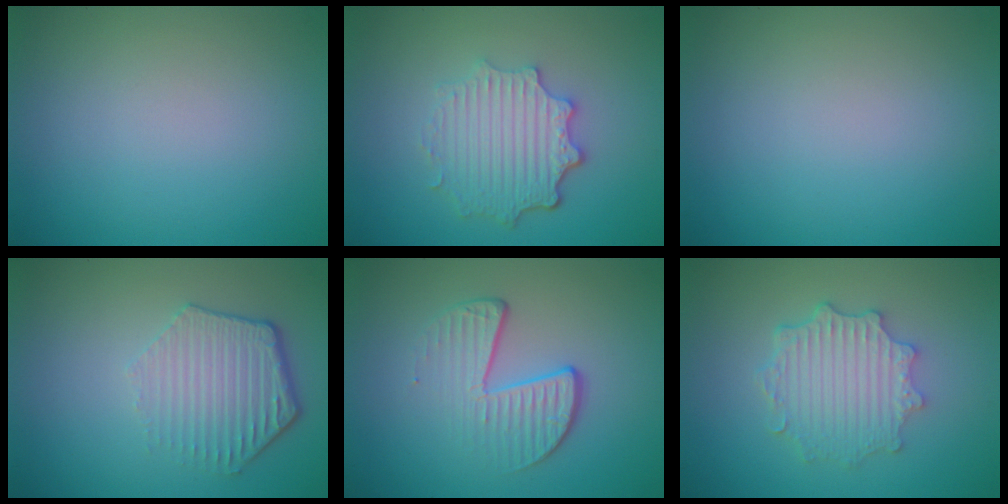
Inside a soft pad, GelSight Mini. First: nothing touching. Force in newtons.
{"total": 4.6, "press": 3.6, "slide": 2.8}
{"total": 0.0}
{"total": 4.2, "press": 3.3, "slide": 2.7}
{"total": 4.1, "press": 2.7, "slide": 3.1}
{"total": 4.6, "press": 3.7, "slide": 2.7}